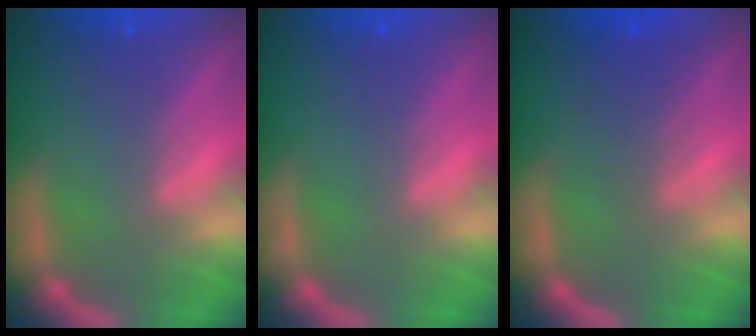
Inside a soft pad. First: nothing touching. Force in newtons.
{"total": 0.0}
{"total": 2.5}